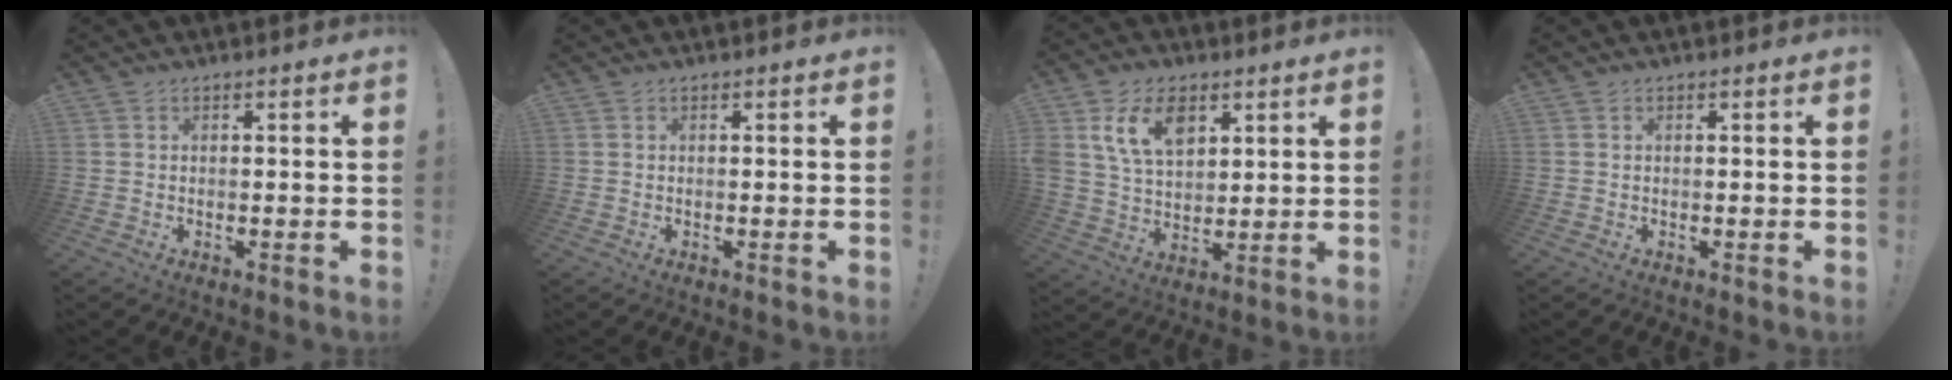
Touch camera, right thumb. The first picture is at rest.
{"total": 0.0}
{"total": 13.4, "force": [6.4, 8.9, 7.8], "torque": [-0.140, -0.017, 0.122]}
{"total": 0.0}